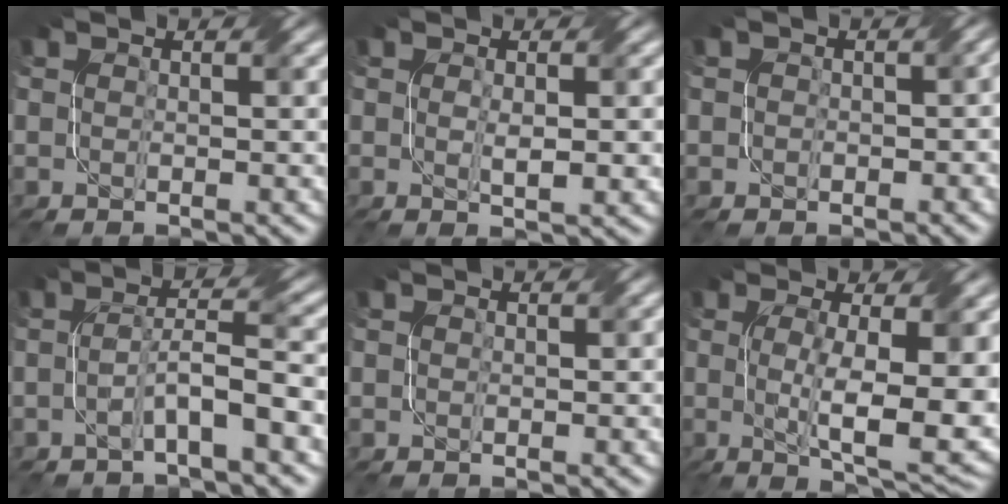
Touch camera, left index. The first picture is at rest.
{"total": 2.1, "force": [-0.1, 0.7, 1.9], "torque": [-0.037, -0.003, 0.000]}
{"total": 2.3, "force": [-0.1, 1.9, 1.2], "torque": [0.001, -0.001, -0.005]}
{"total": 4.2, "force": [-1.7, 0.3, 3.8], "torque": [-0.069, 0.016, -0.036]}
{"total": 0.0}
{"total": 8.7, "force": [-0.3, 2.2, 8.4], "torque": [-0.136, -0.011, 0.001]}